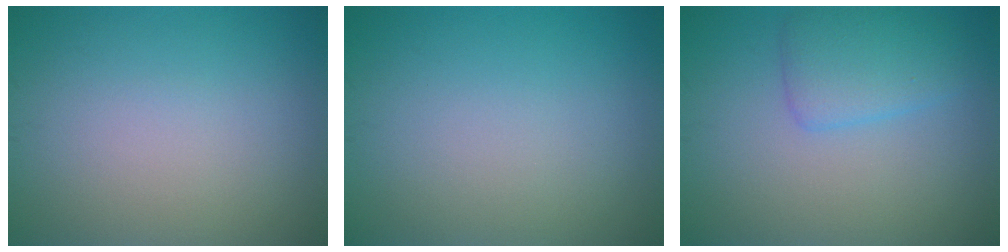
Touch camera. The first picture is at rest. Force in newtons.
{"total": 0.0}
{"total": 3.1, "press": 3.1, "slide": 0.2}